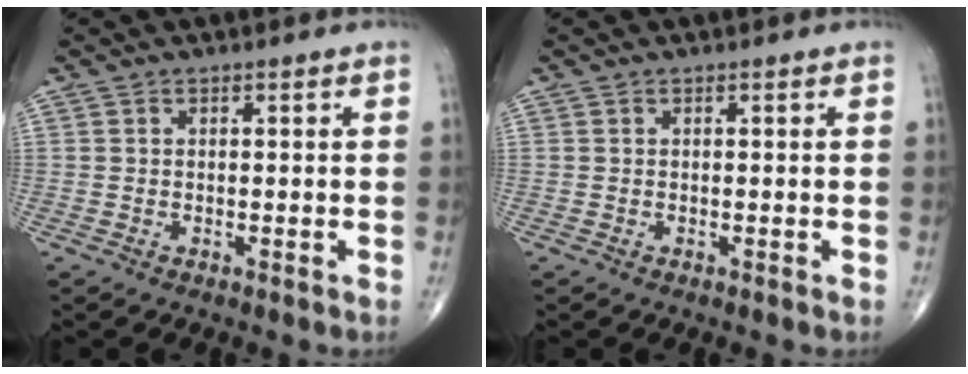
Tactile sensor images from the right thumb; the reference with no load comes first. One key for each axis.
{"total": 0.0}